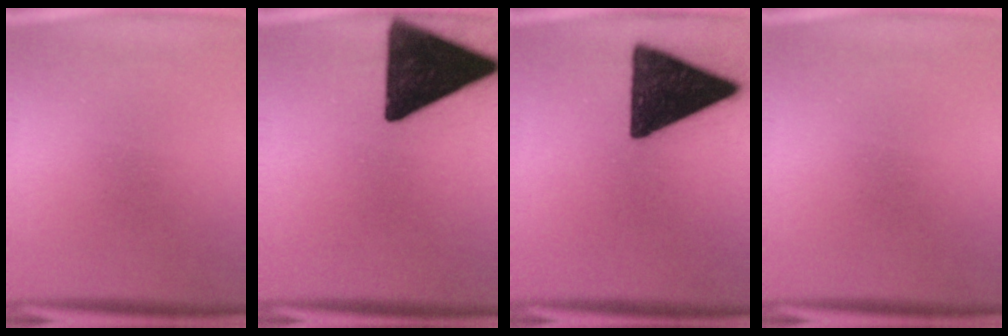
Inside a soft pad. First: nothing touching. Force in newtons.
{"total": 17.7}
{"total": 17.0}
{"total": 0.0}